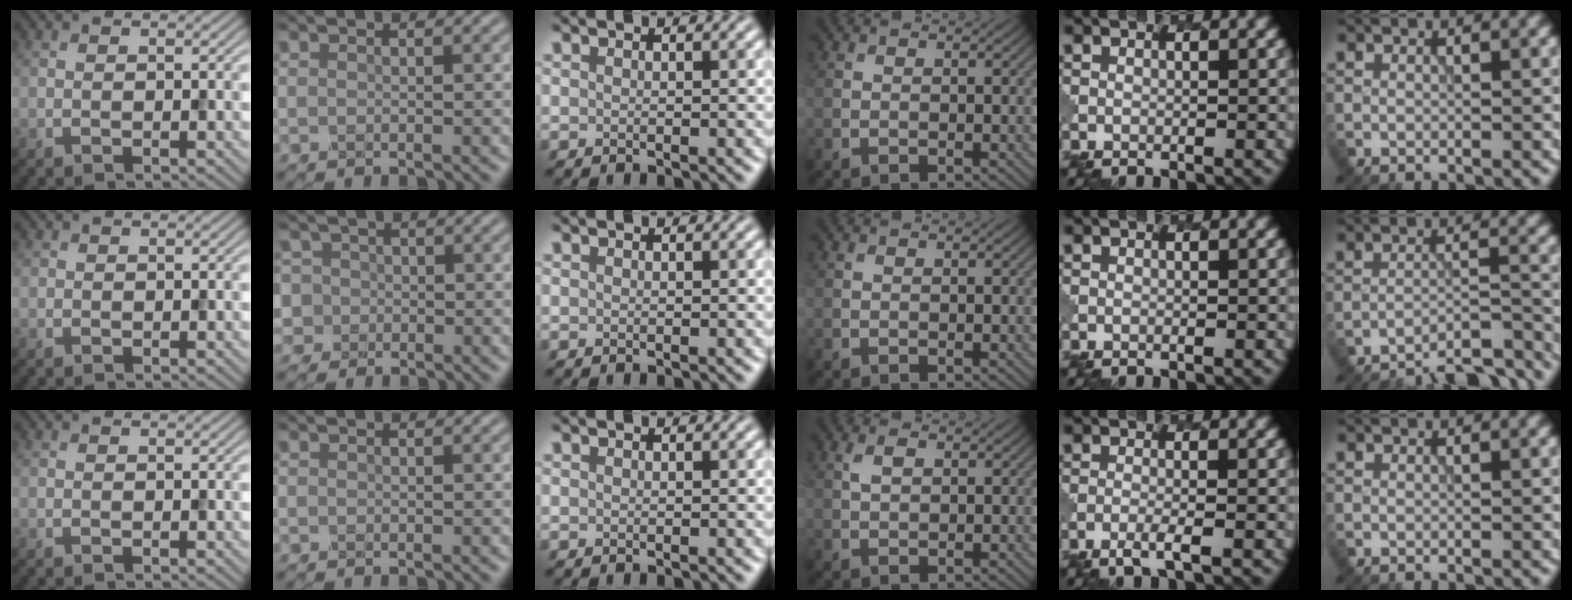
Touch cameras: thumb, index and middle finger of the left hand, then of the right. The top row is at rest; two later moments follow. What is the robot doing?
{"motion": "extract", "object": "pen bag"}